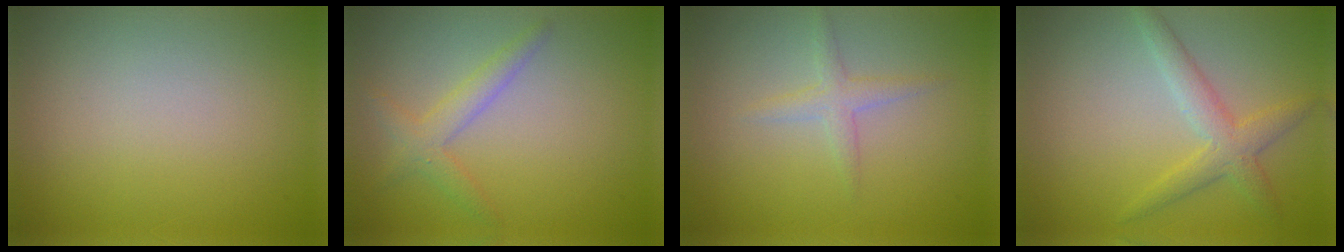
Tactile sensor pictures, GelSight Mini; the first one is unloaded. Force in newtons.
{"total": 2.2, "press": 2.2, "slide": 0.0}
{"total": 1.6, "press": 1.6, "slide": 0.1}
{"total": 3.0, "press": 3.0, "slide": 0.1}